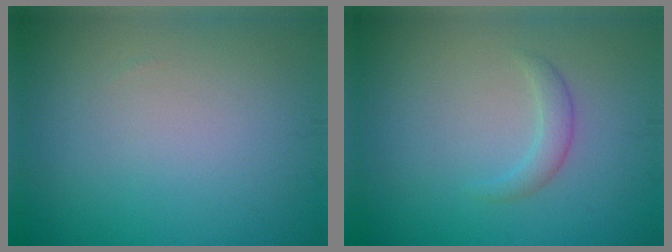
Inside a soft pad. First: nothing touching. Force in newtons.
{"total": 1.4, "press": 1.4, "slide": 0.1}